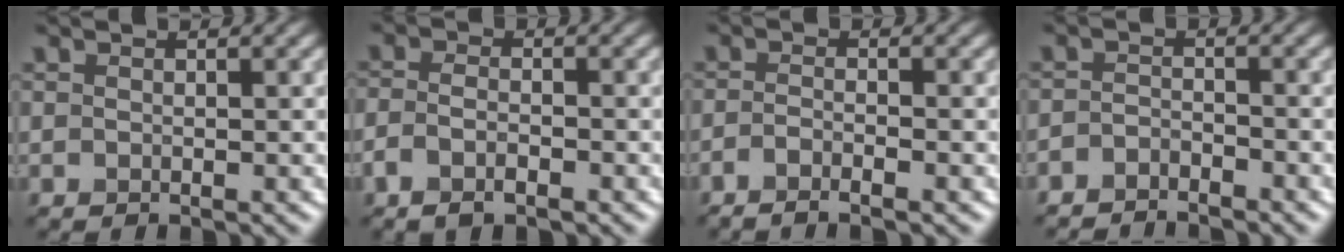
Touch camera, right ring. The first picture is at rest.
{"total": 2.6, "force": [-1.4, 1.1, 1.8], "torque": [-0.040, -0.004, -0.031]}
{"total": 2.6, "force": [-1.5, 0.5, 2.0], "torque": [-0.033, -0.004, -0.033]}
{"total": 2.5, "force": [-2.4, 0.4, 0.6], "torque": [-0.010, -0.005, -0.048]}